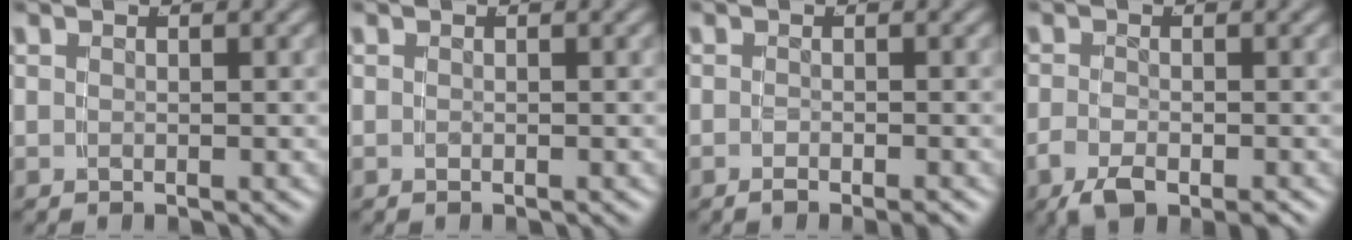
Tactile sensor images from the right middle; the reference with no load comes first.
{"total": 0.5, "force": [-0.4, -0.3, 0.1], "torque": [-0.005, -0.004, -0.001]}
{"total": 1.3, "force": [-1.1, -0.3, 0.7], "torque": [-0.014, -0.007, -0.015]}
{"total": 3.2, "force": [-2.0, 1.2, 2.1], "torque": [-0.044, -0.019, -0.025]}